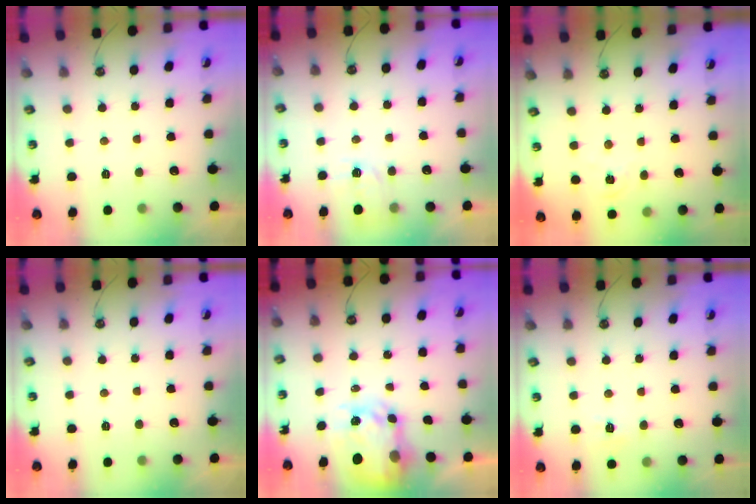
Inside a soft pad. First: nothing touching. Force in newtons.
{"total": 5.7, "press": 5.7, "slide": 0.6}
{"total": 2.2, "press": 2.2, "slide": 0.3}
{"total": 0.0}
{"total": 6.4, "press": 6.4, "slide": 0.6}
{"total": 7.4, "press": 7.4, "slide": 0.5}